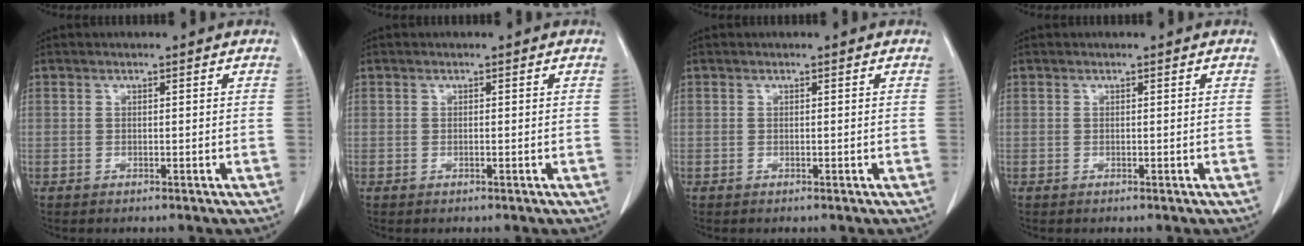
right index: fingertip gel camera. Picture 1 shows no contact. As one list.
[{"total": 0.0}, {"total": 0.0}, {"total": 0.0}]